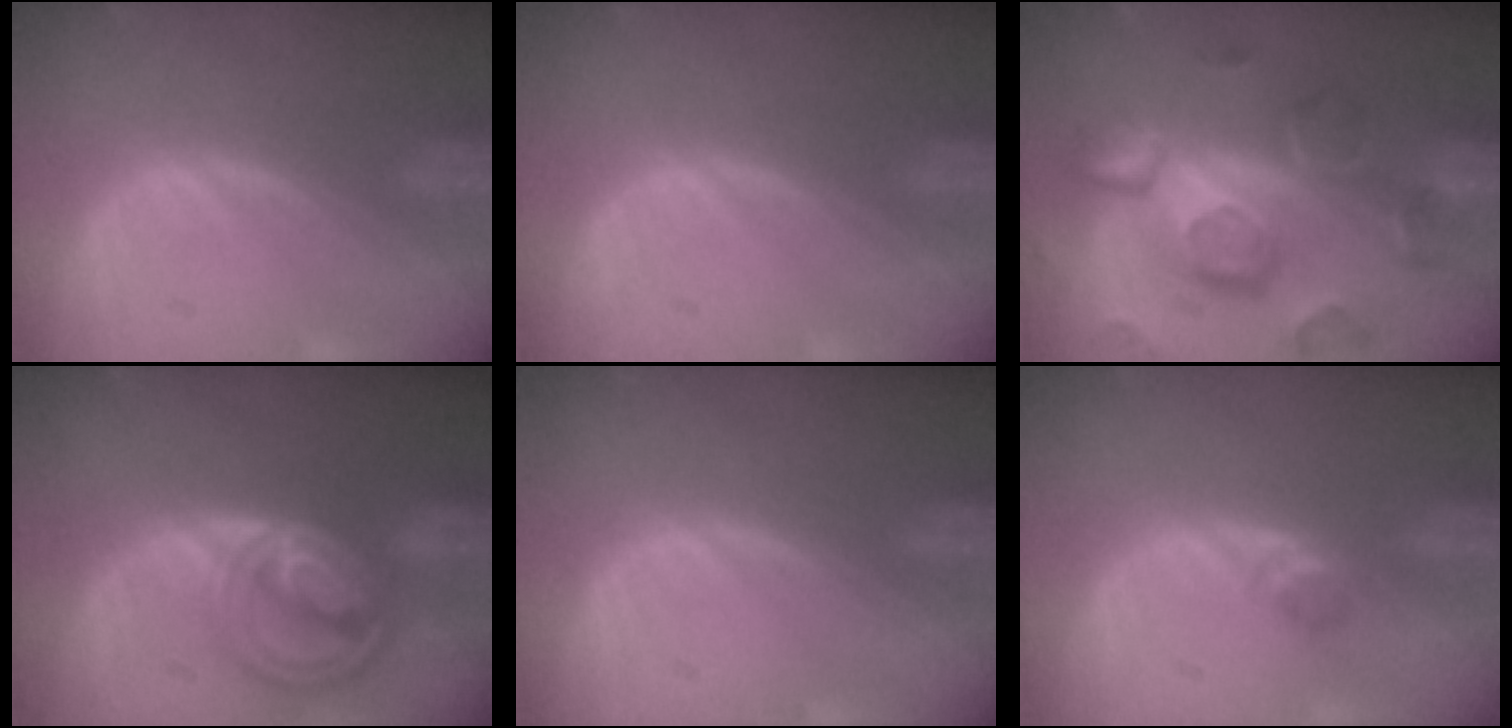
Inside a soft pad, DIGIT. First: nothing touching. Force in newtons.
{"total": 0.0}
{"total": 12.3, "press": 10.6, "slide": 6.2}
{"total": 8.6, "press": 7.3, "slide": 4.6}
{"total": 0.0}
{"total": 1.6, "press": 1.4, "slide": 0.8}